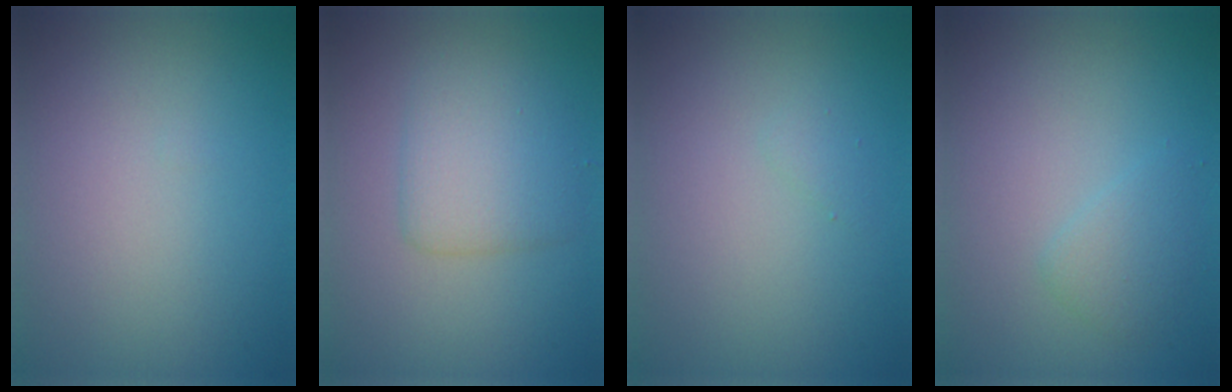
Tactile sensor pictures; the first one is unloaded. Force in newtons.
{"total": 3.4, "press": 3.4, "slide": 0.1}
{"total": 0.5, "press": 0.5, "slide": 0.1}
{"total": 1.6, "press": 1.6, "slide": 0.0}